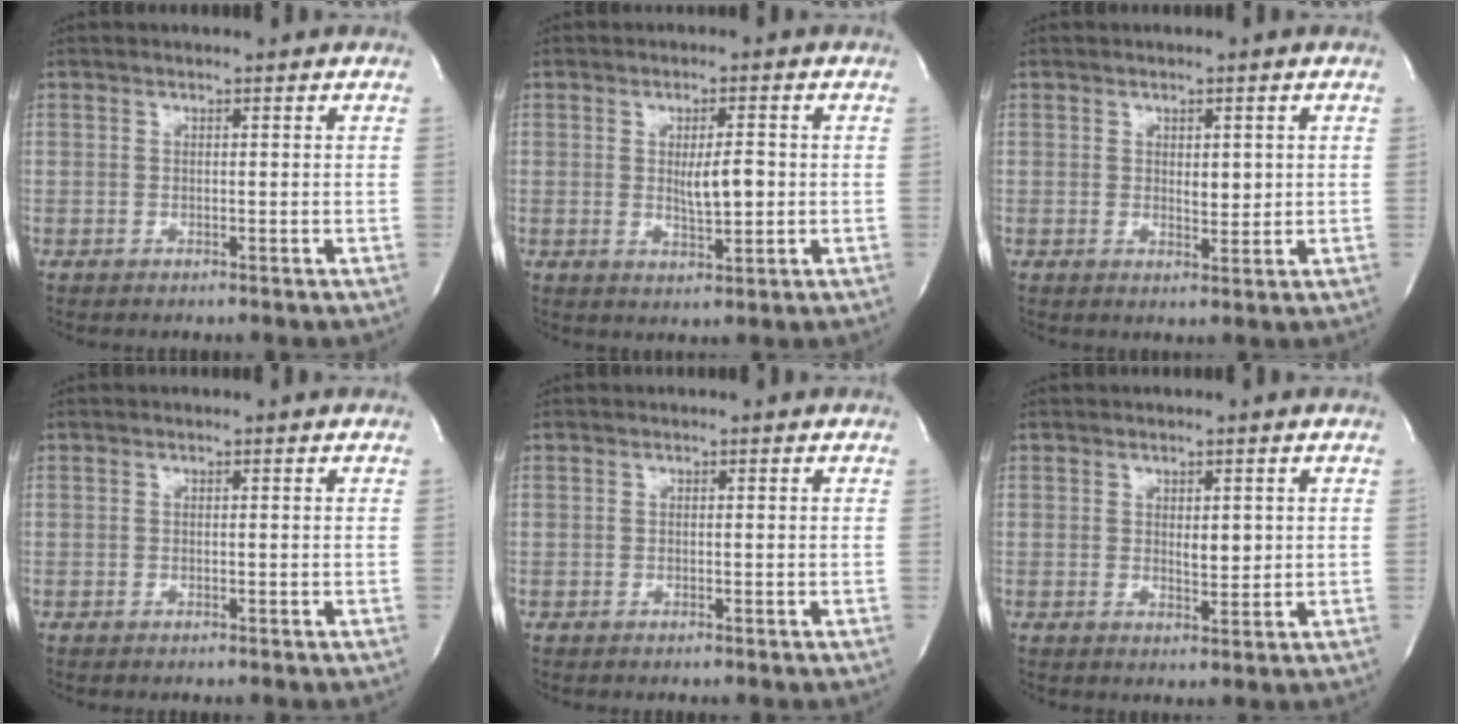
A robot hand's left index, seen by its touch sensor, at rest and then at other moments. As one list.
[{"total": 4.3, "force": [-0.1, 1.0, 4.2], "torque": [-0.072, -0.004, 0.003]}, {"total": 2.1, "force": [0.4, 1.0, 1.8], "torque": [-0.027, -0.006, 0.010]}, {"total": 0.0}, {"total": 0.0}, {"total": 2.5, "force": [0.4, 1.0, 2.2], "torque": [-0.034, -0.007, 0.011]}]